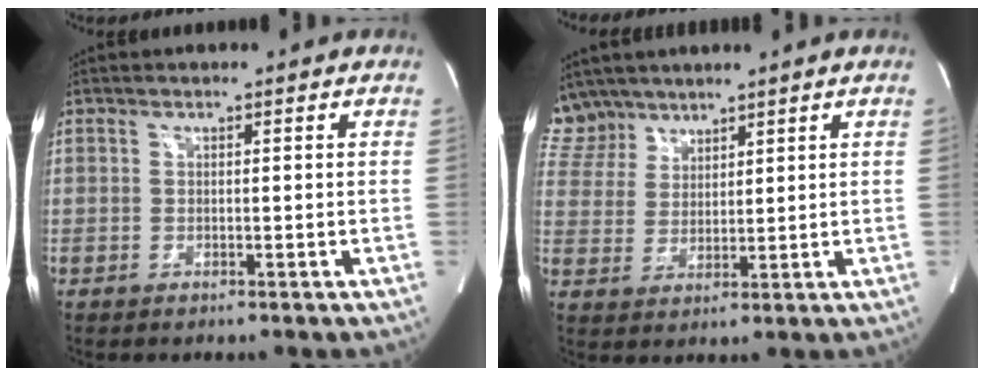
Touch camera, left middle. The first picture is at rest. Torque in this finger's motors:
{"motor_torque": [0.77, -0.73, 0.02, -0.06]}